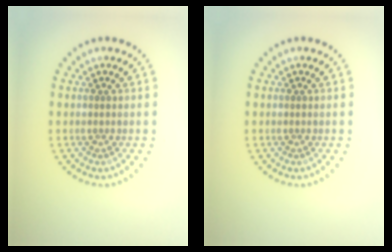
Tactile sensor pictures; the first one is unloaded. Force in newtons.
{"total": 0.0}